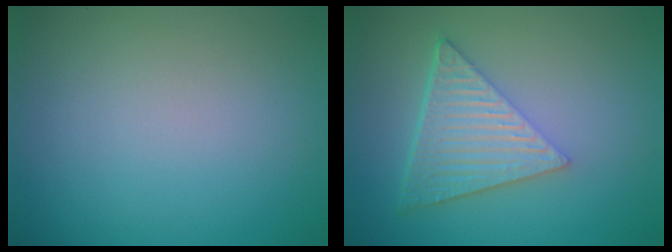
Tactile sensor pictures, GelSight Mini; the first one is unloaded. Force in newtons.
{"total": 6.4, "press": 4.4, "slide": 4.7}